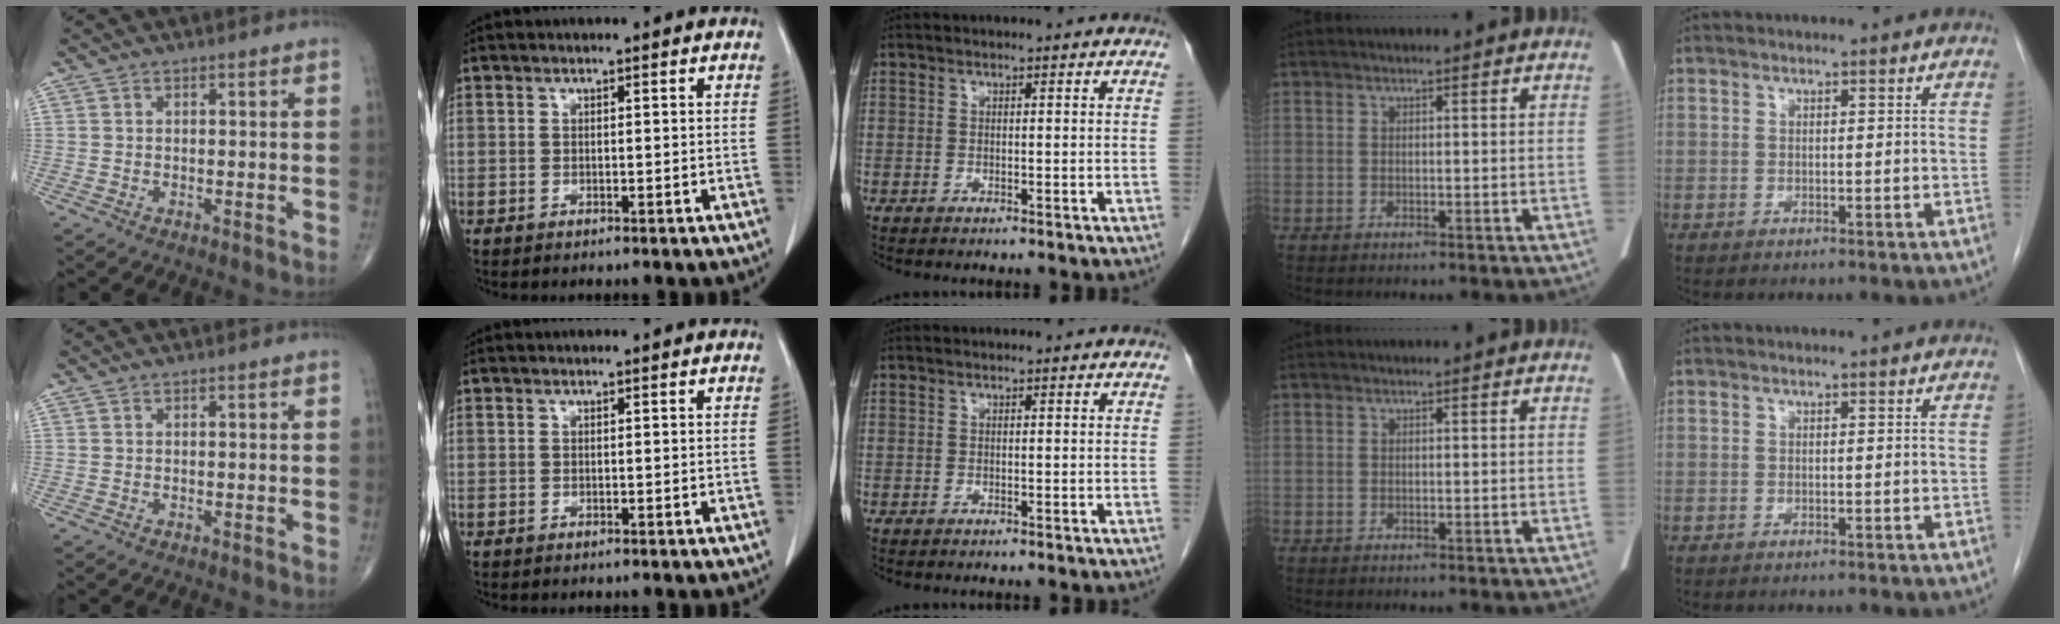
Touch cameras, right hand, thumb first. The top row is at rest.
{}